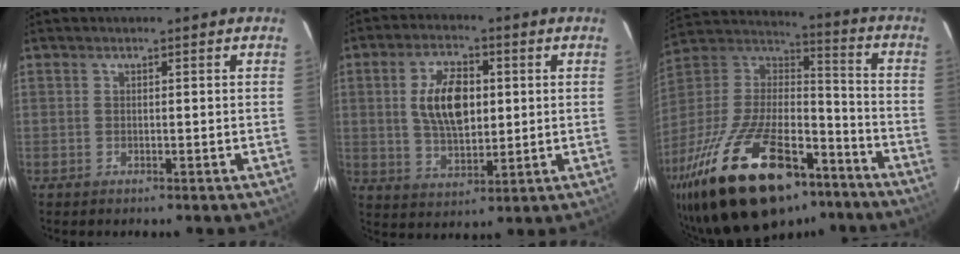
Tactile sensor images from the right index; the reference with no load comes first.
{"total": 10.8, "force": [1.6, 5.7, 9.0], "torque": [-0.168, 0.009, 0.035]}
{"total": 34.6, "force": [-22.5, 14.7, 21.9], "torque": [-0.430, -0.019, -0.349]}